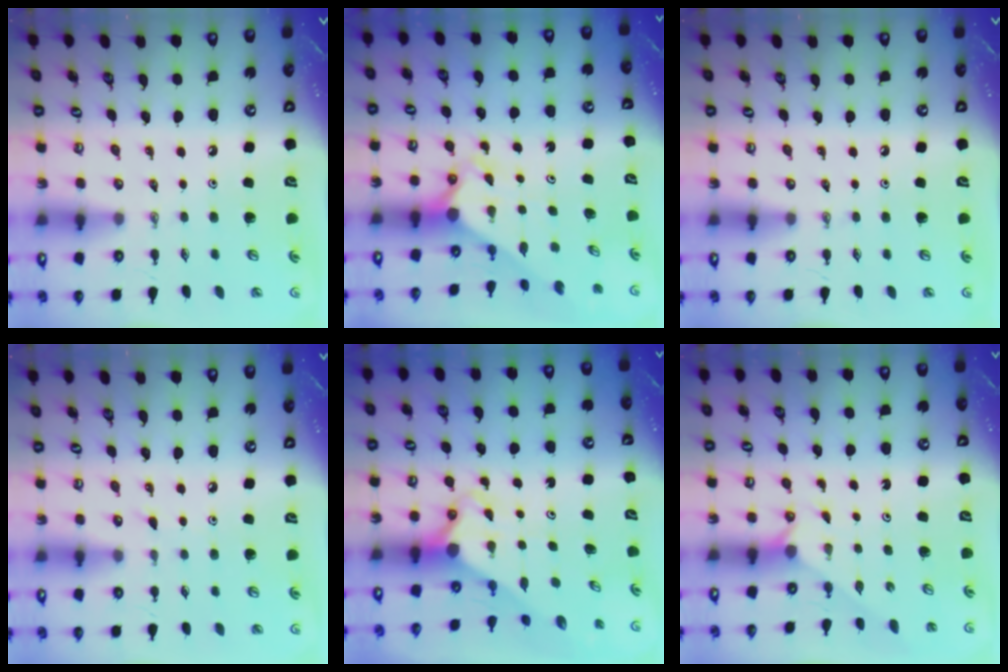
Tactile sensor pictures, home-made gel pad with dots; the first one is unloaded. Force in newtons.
{"total": 2.6, "press": 2.6, "slide": 0.2}
{"total": 0.0}
{"total": 4.5, "press": 4.4, "slide": 0.7}
{"total": 3.0, "press": 3.0, "slide": 0.2}
{"total": 1.2, "press": 1.2, "slide": 0.2}